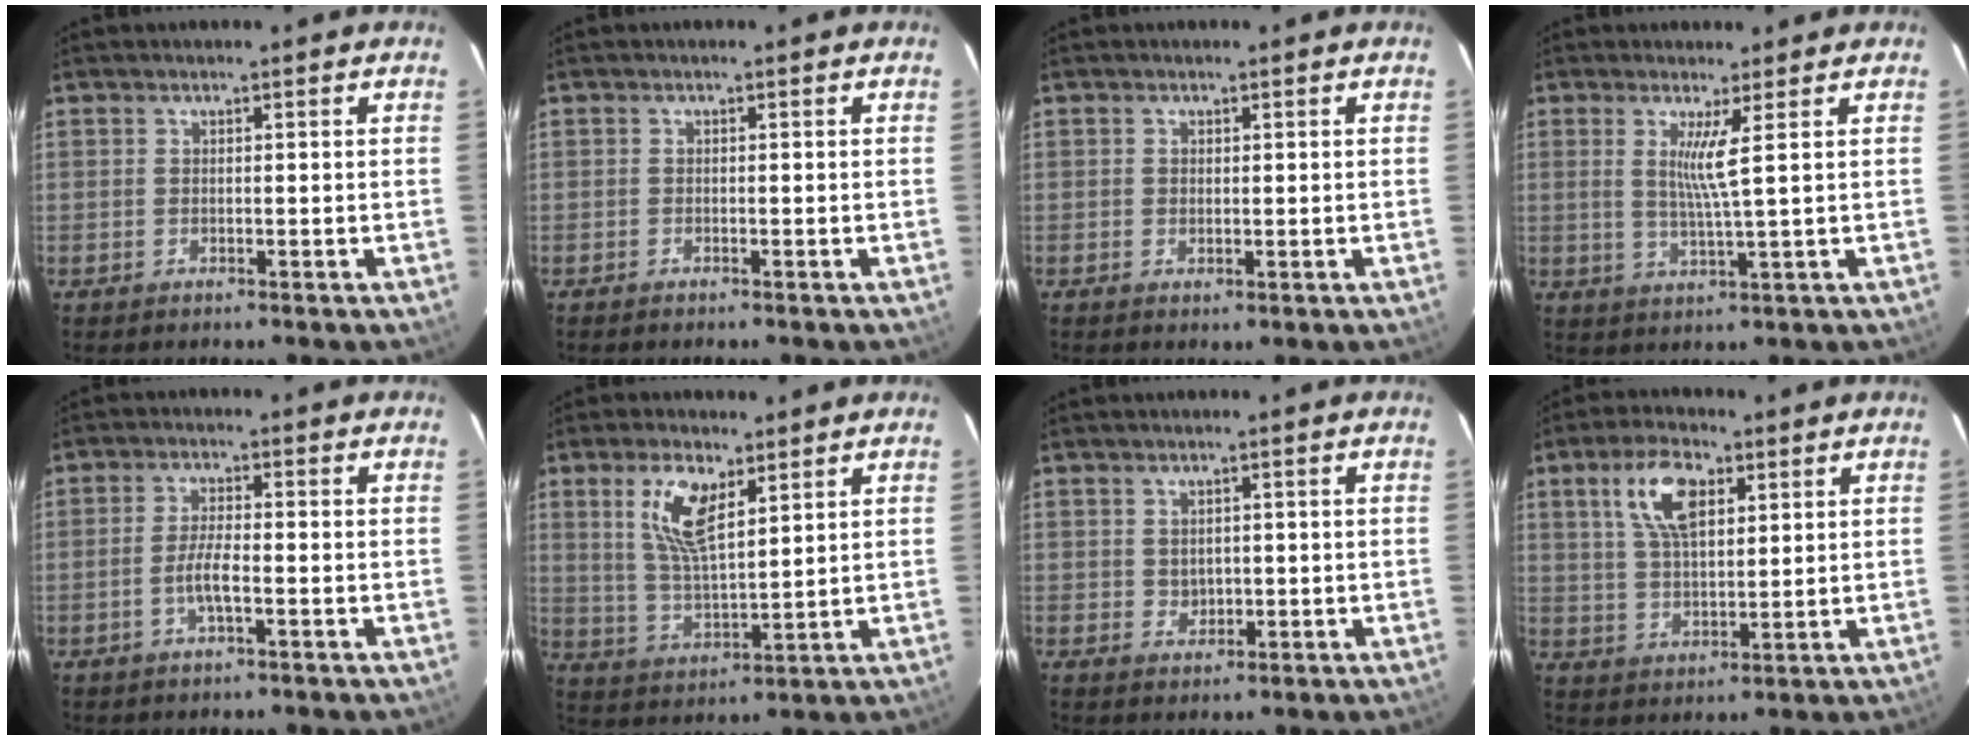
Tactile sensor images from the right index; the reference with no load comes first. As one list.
[{"total": 0.7, "force": [-0.6, 0.2, 0.2], "torque": [-0.006, -0.002, -0.012]}, {"total": 0.5, "force": [0.1, 0.5, 0.2], "torque": [-0.006, 0.000, 0.001]}, {"total": 4.3, "force": [1.5, -1.0, 3.9], "torque": [-0.071, -0.010, 0.025]}, {"total": 3.9, "force": [-1.5, 0.6, 3.6], "torque": [-0.075, 0.002, -0.029]}, {"total": 9.6, "force": [4.6, 3.6, 7.6], "torque": [-0.149, 0.003, 0.095]}, {"total": 2.2, "force": [0.3, 2.0, 0.8], "torque": [-0.011, 0.005, 0.010]}, {"total": 9.8, "force": [4.2, 4.5, 7.7], "torque": [-0.146, 0.016, 0.081]}]